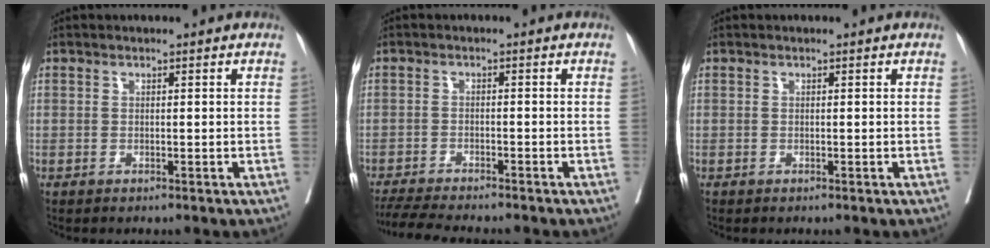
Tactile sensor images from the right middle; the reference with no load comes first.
{"total": 8.8, "force": [-8.0, 0.3, 3.7], "torque": [-0.059, -0.017, -0.126]}
{"total": 0.0}